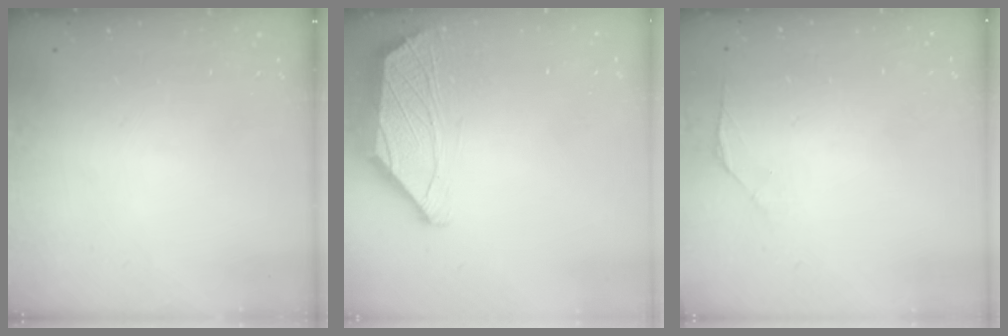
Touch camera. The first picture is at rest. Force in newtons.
{"total": 2.0, "press": 1.9, "slide": 0.7}
{"total": 1.8, "press": 1.7, "slide": 0.6}